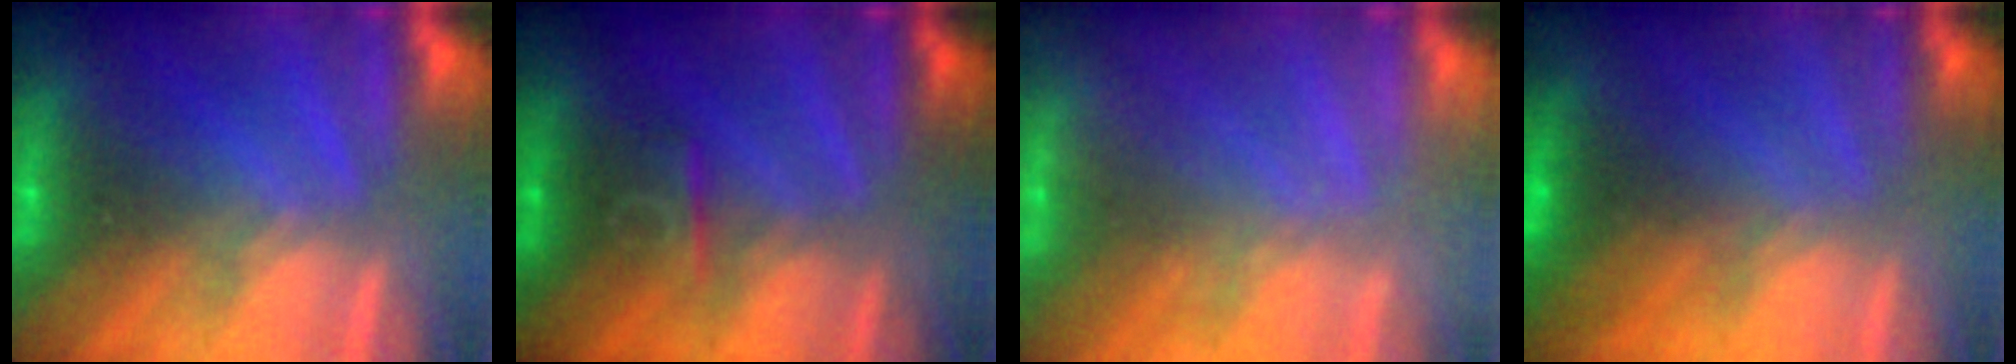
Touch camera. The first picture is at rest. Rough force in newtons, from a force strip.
{"total": 2.6}
{"total": 2.2}
{"total": 2.9}